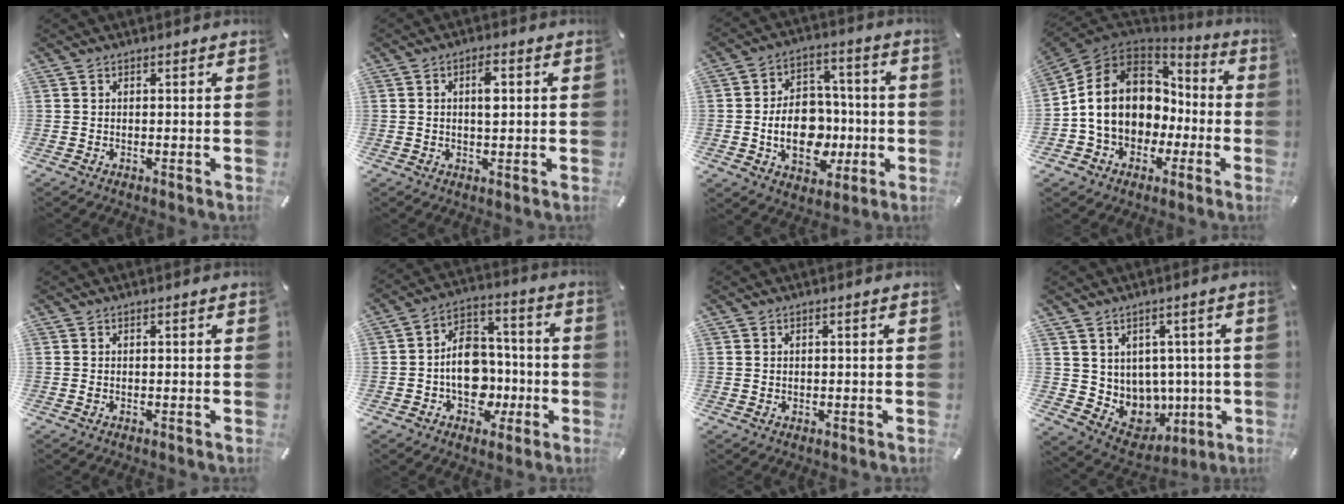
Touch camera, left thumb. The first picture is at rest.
{"total": 4.3, "force": [0.7, 2.0, 3.8], "torque": [-0.062, 0.003, 0.007]}
{"total": 14.7, "force": [-2.5, 11.1, 9.3], "torque": [-0.154, 0.008, -0.040]}
{"total": 14.2, "force": [0.3, 12.3, 7.1], "torque": [-0.154, 0.002, 0.010]}
{"total": 0.6, "force": [0.0, 0.3, 0.5], "torque": [-0.010, 0.001, -0.001]}
{"total": 13.5, "force": [-2.8, 10.8, 7.7], "torque": [-0.117, 0.026, -0.039]}
{"total": 0.7, "force": [0.2, 0.7, 0.1], "torque": [-0.001, 0.003, 0.004]}
{"total": 7.5, "force": [3.0, 6.9, 0.7], "torque": [-0.028, -0.047, 0.073]}